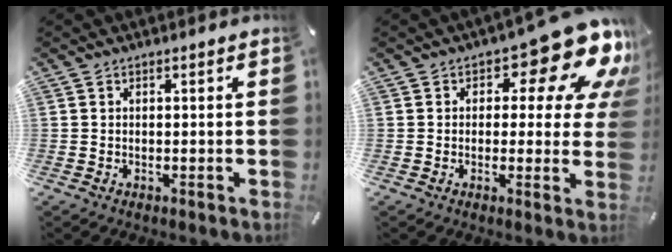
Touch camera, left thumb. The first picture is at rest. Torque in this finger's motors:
{"motor_torque": [1.53, 1.47, 0.47, -0.24, 0.07]}